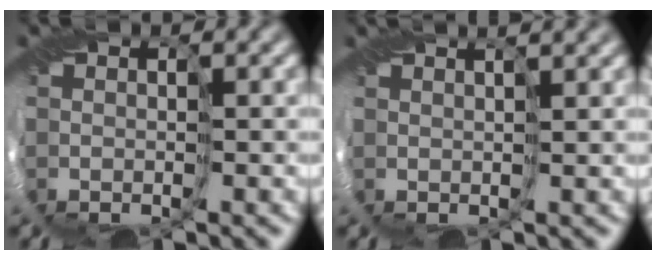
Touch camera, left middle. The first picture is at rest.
{"total": 2.8, "force": [2.3, 0.5, 1.6], "torque": [-0.019, 0.010, 0.017]}